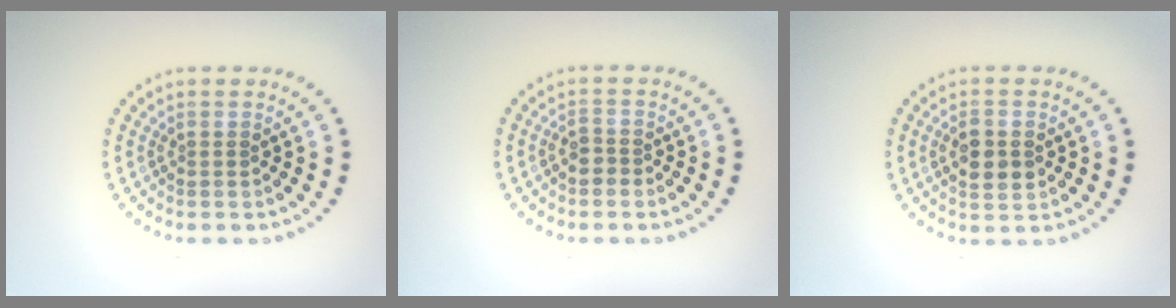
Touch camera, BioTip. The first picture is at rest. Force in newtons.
{"total": 1.2, "press": 1.0, "slide": 0.6}
{"total": 2.8, "press": 2.8, "slide": 0.3}